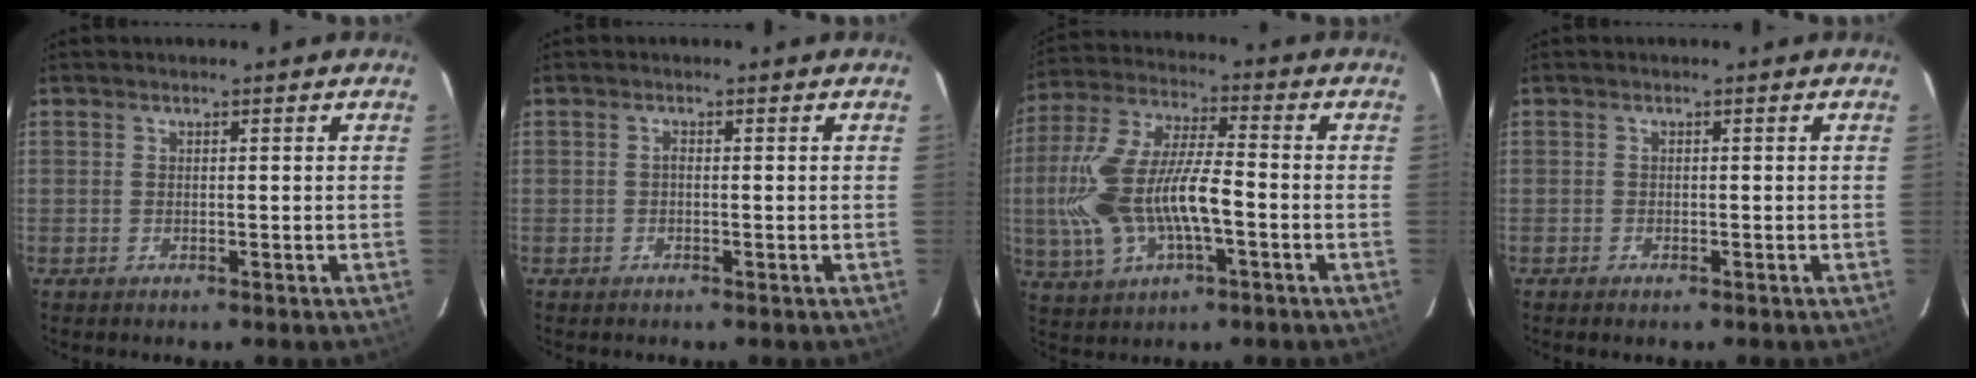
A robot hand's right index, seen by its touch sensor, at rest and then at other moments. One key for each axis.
{"total": 0.5, "fx": -0.2, "fy": 0.3, "fz": 0.4, "tx": -0.005, "ty": 0.004, "tz": -0.006}
{"total": 17.4, "fx": -3.7, "fy": 7.4, "fz": 15.3, "tx": -0.329, "ty": 0.001, "tz": -0.064}
{"total": 1.1, "fx": -0.9, "fy": 0.4, "fz": 0.6, "tx": -0.013, "ty": -0.004, "tz": -0.017}